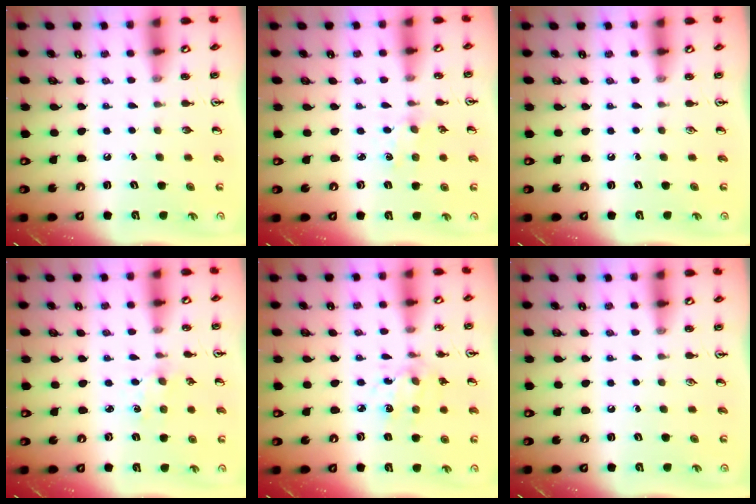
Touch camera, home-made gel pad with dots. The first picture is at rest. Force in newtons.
{"total": 1.0, "press": 0.9, "slide": 0.2}
{"total": 0.0}
{"total": 1.0, "press": 0.9, "slide": 0.2}
{"total": 5.6, "press": 5.3, "slide": 1.7}
{"total": 0.0}